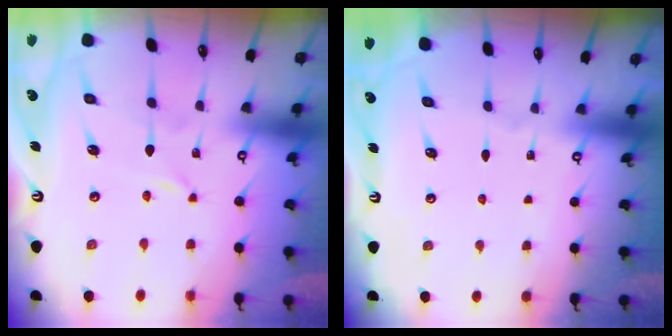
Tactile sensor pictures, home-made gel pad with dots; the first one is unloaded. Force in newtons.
{"total": 0.0}